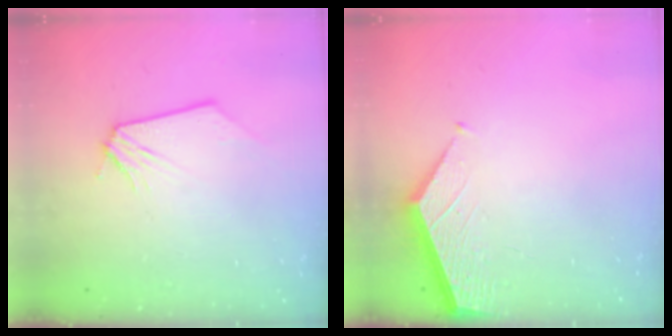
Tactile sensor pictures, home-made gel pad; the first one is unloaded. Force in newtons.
{"total": 2.4, "press": 2.4, "slide": 0.2}